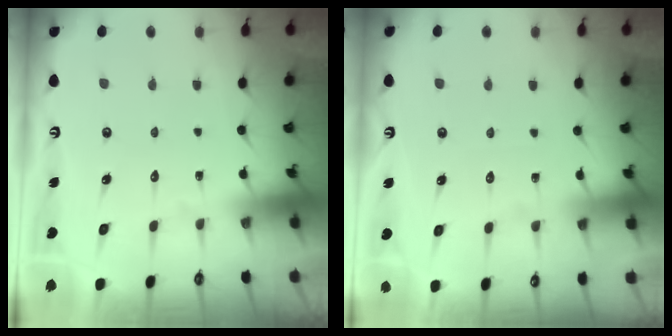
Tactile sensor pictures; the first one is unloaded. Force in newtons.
{"total": 2.8, "press": 2.8, "slide": 0.4}